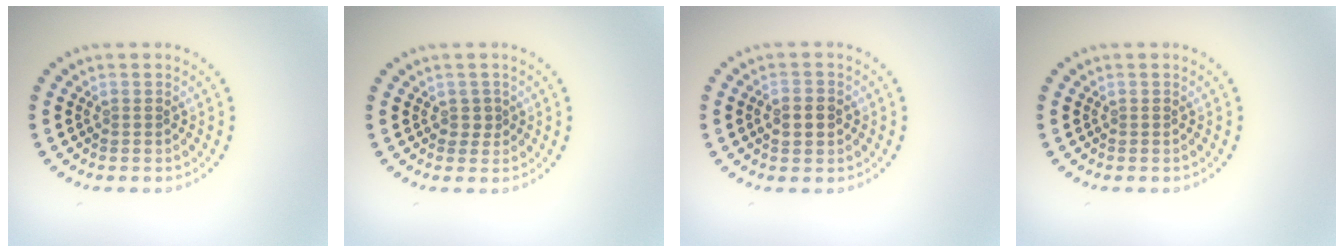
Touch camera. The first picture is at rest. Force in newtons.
{"total": 1.0, "press": 0.9, "slide": 0.4}
{"total": 2.7, "press": 2.7, "slide": 0.2}
{"total": 0.0}